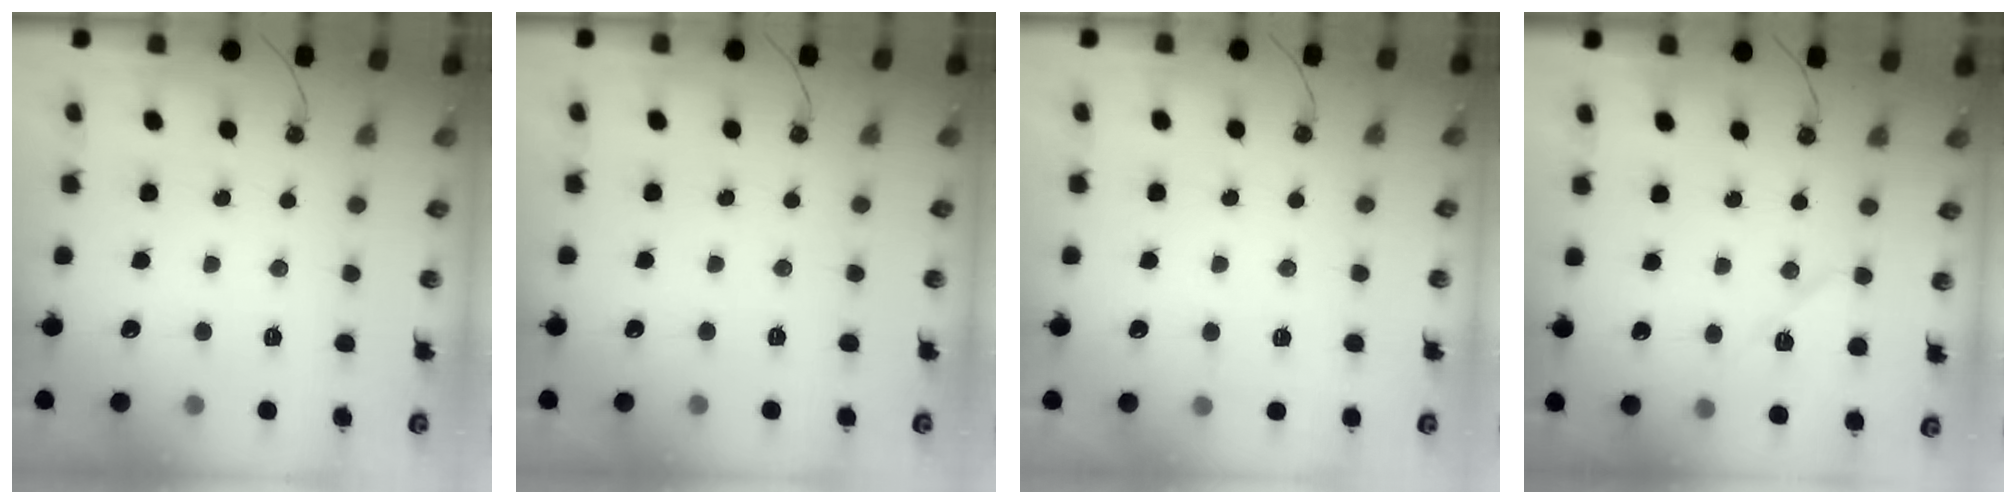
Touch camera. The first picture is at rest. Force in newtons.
{"total": 2.1, "press": 1.5, "slide": 1.5}
{"total": 2.3, "press": 2.3, "slide": 0.4}
{"total": 8.8, "press": 8.2, "slide": 3.2}